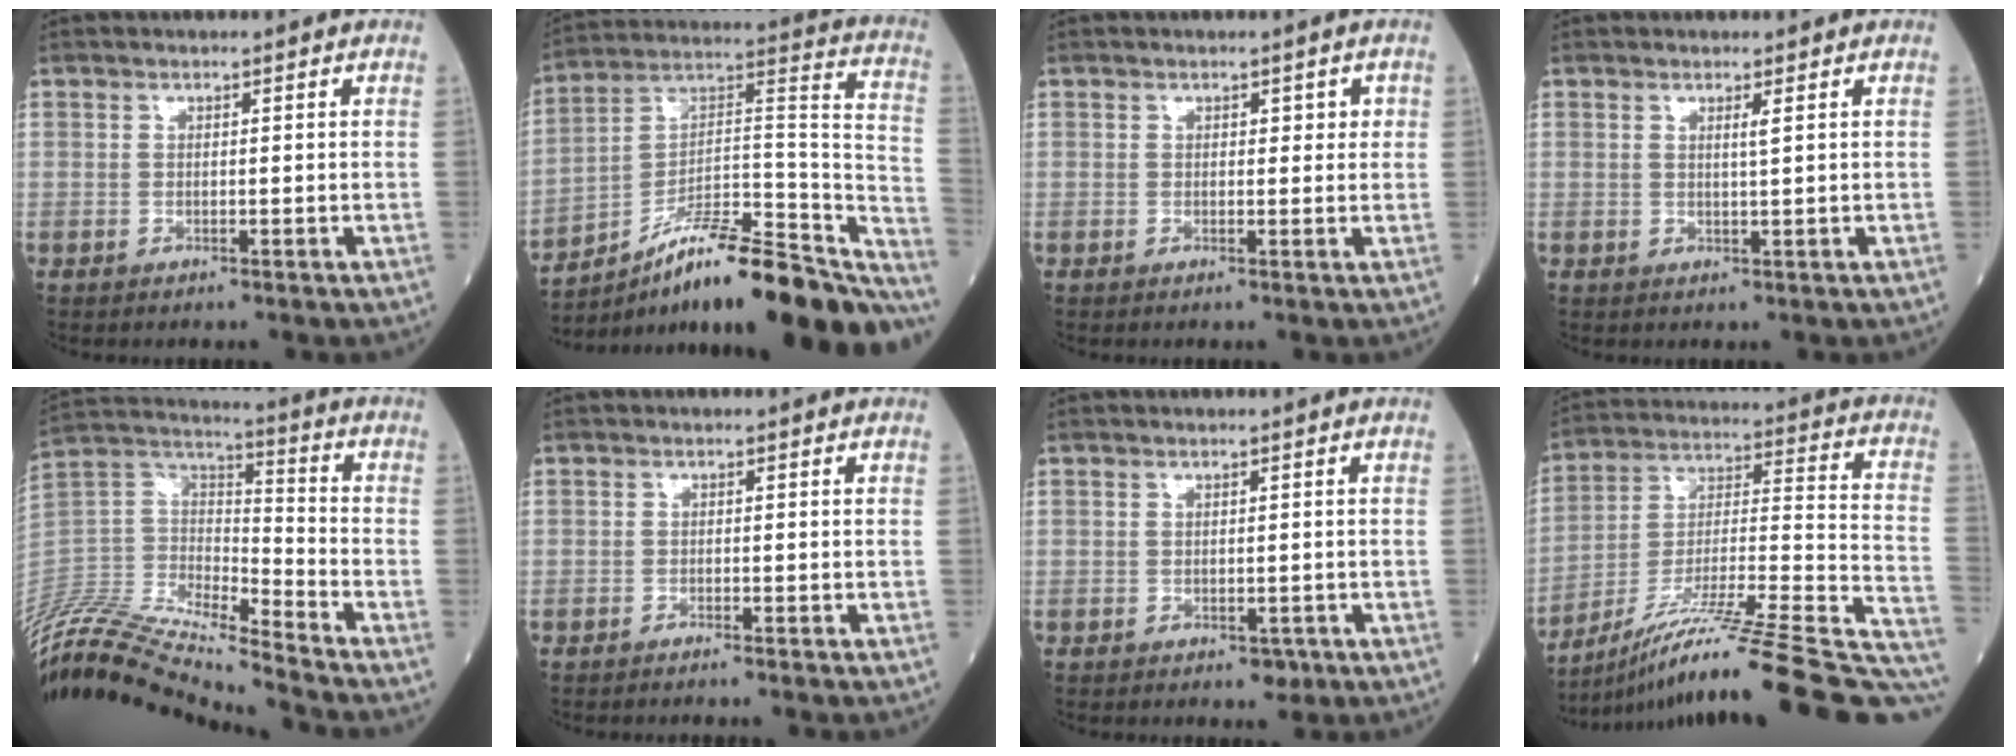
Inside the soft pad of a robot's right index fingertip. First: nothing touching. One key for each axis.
{"total": 28.4, "fx": -21.6, "fy": 4.8, "fz": 17.7, "tx": -0.184, "ty": 0.028, "tz": -0.327}
{"total": 1.8, "fx": 0.6, "fy": 1.1, "fz": 1.3, "tx": -0.011, "ty": 0.006, "tz": 0.007}
{"total": 1.2, "fx": 0.5, "fy": -0.3, "fz": 1.1, "tx": -0.022, "ty": -0.004, "tz": 0.009}
{"total": 20.6, "fx": -19.7, "fy": 0.5, "fz": 6.3, "tx": -0.129, "ty": 0.024, "tz": -0.358}
{"total": 2.0, "fx": -1.7, "fy": -0.3, "fz": 0.9, "tx": -0.012, "ty": 0.002, "tz": -0.022}
{"total": 1.2, "fx": -0.5, "fy": 0.8, "fz": 0.7, "tx": -0.008, "ty": 0.000, "tz": -0.002}
{"total": 28.4, "fx": -22.4, "fy": 0.7, "fz": 17.4, "tx": -0.199, "ty": -0.008, "tz": -0.351}